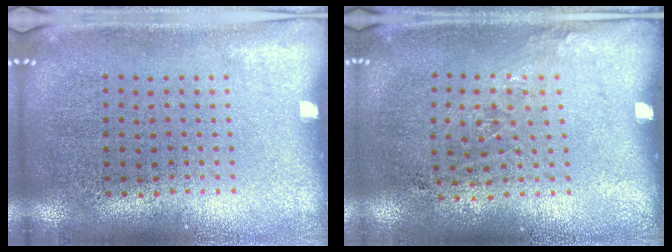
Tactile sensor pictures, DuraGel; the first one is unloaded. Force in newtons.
{"total": 0.9, "press": 0.7, "slide": 0.6}